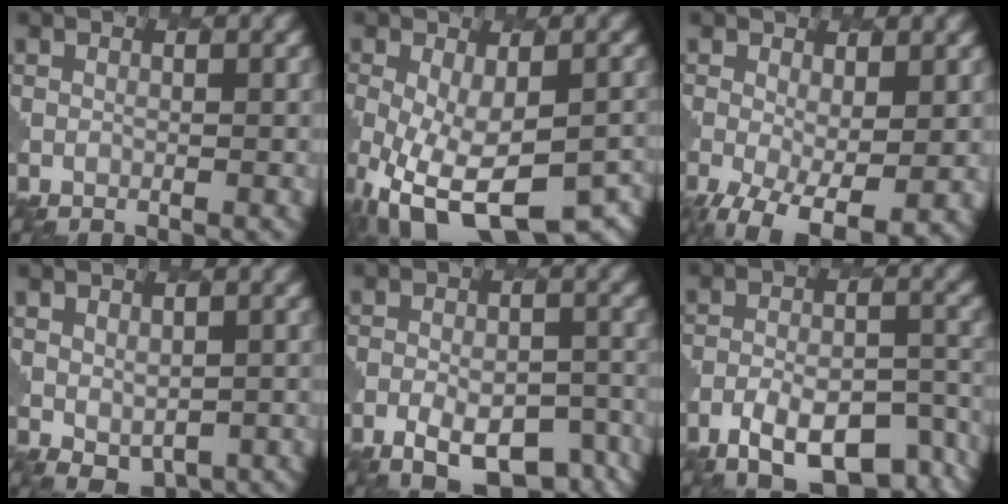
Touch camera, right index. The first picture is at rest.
{"total": 13.8, "force": [-6.1, 6.6, 10.4], "torque": [-0.189, -0.065, -0.074]}
{"total": 6.8, "force": [-2.4, 3.4, 5.4], "torque": [-0.113, -0.029, -0.028]}
{"total": 2.6, "force": [0.2, 2.0, 1.7], "torque": [-0.027, -0.014, 0.014]}
{"total": 8.2, "force": [-4.7, 3.8, 5.6], "torque": [-0.083, -0.004, -0.067]}
{"total": 10.2, "force": [-6.6, 4.2, 6.5], "torque": [-0.101, -0.007, -0.099]}